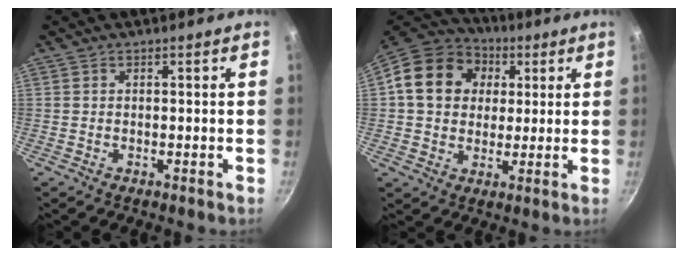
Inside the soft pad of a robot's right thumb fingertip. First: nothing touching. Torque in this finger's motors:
{"motor_torque": [-0.19, 0.84, 0.07, -0.05, 0.18]}